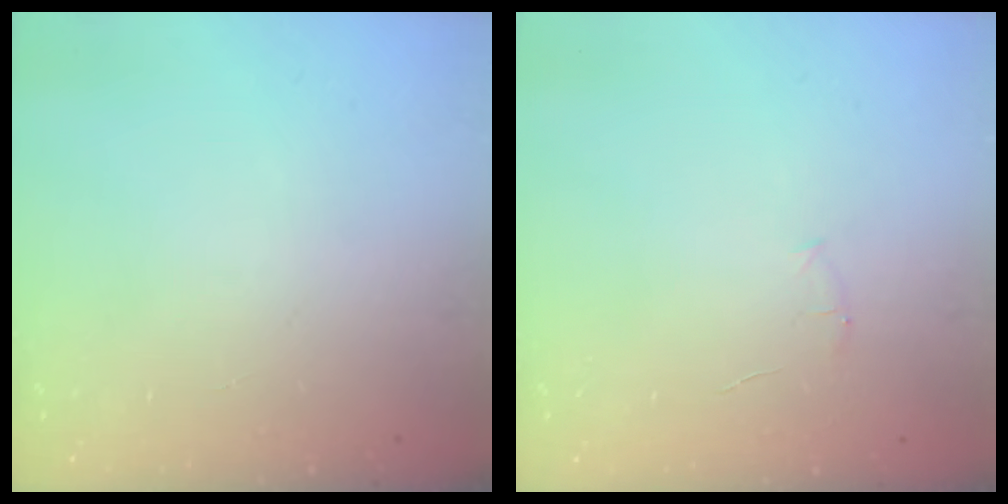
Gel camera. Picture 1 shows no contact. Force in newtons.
{"total": 3.6, "press": 3.4, "slide": 1.0}